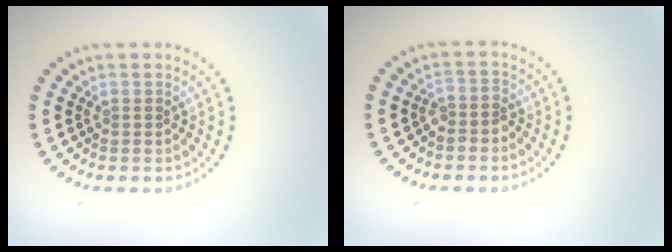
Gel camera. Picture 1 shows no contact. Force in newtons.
{"total": 1.7, "press": 1.4, "slide": 0.9}